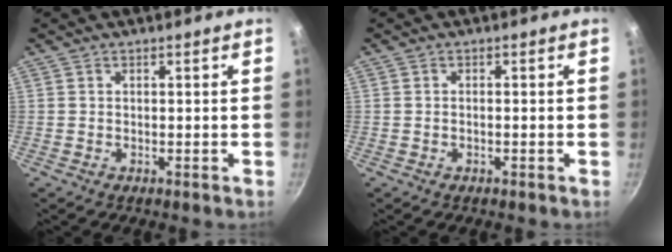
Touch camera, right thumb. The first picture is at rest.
{"total": 0.6, "force": [-0.3, 0.2, 0.5], "torque": [-0.014, 0.007, -0.006]}